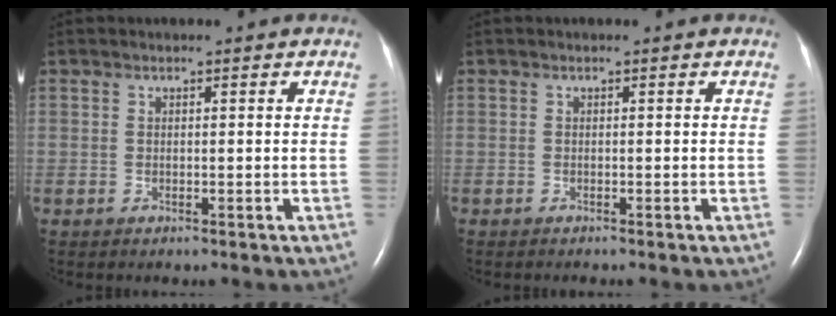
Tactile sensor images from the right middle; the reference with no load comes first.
{"total": 0.8, "force": [-0.7, 0.0, 0.4], "torque": [-0.003, -0.001, -0.009]}